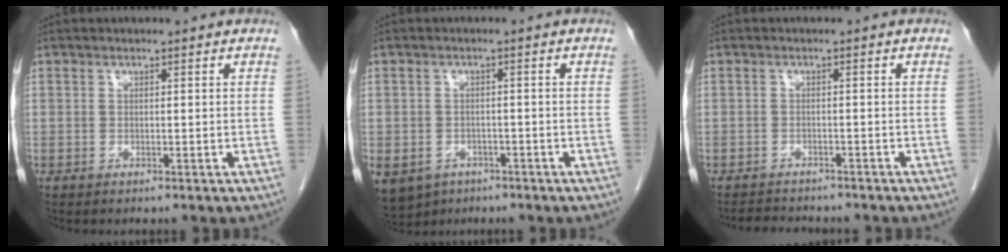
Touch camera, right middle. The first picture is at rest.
{"total": 12.0, "force": [-6.3, 9.2, 4.2], "torque": [-0.125, -0.008, -0.083]}
{"total": 5.0, "force": [-4.6, 1.3, 1.3], "torque": [-0.020, -0.006, -0.066]}